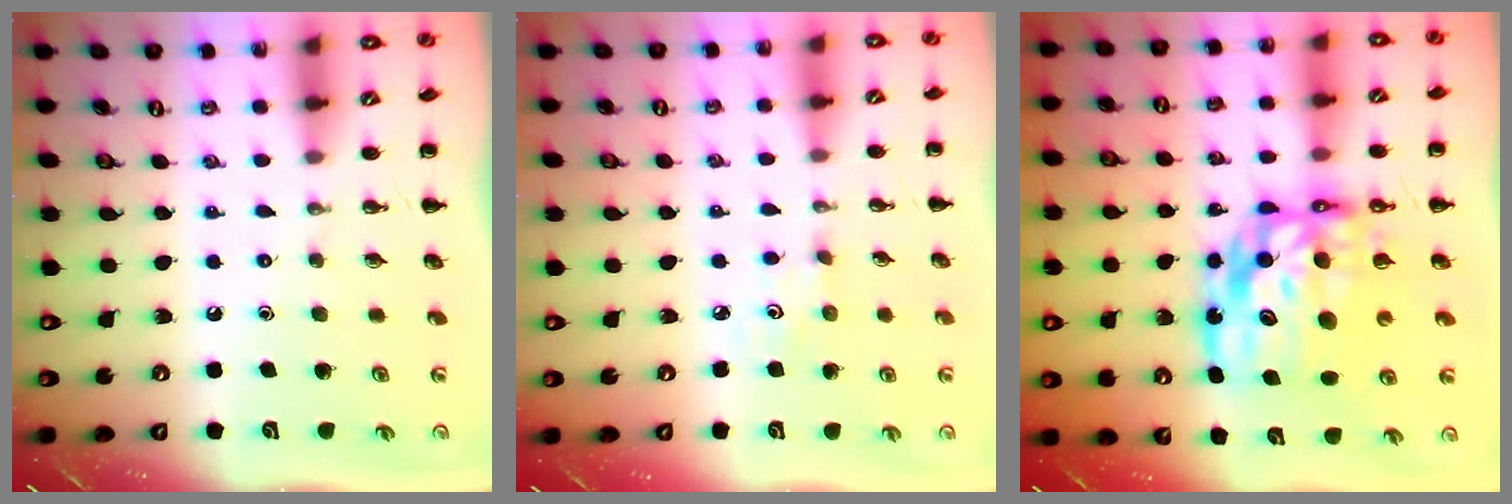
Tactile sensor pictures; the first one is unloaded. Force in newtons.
{"total": 2.8, "press": 2.7, "slide": 0.7}
{"total": 17.1, "press": 16.4, "slide": 4.6}